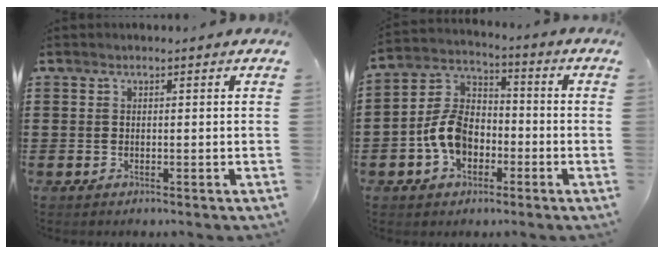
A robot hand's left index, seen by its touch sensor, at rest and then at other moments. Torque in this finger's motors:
{"motor_torque": [1.35, 0.79, 0.38, 0.14]}